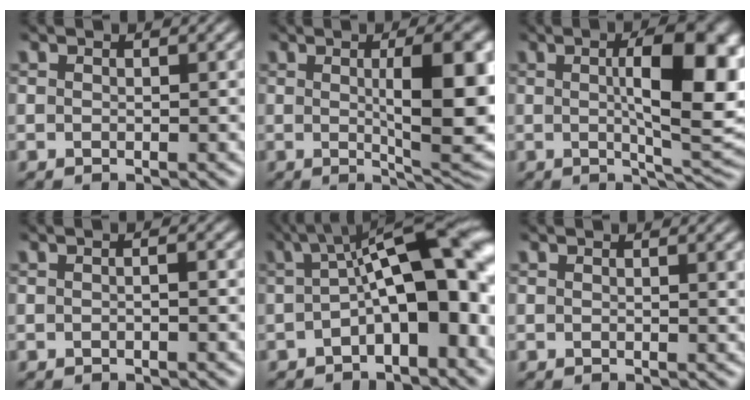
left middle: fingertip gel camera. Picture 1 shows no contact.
{"total": 9.4, "force": [0.6, 2.3, 9.1], "torque": [-0.115, -0.003, 0.014]}
{"total": 11.1, "force": [1.3, 3.2, 10.6], "torque": [-0.140, 0.004, 0.022]}
{"total": 0.9, "force": [-0.2, 0.1, 0.8], "torque": [-0.014, 0.000, -0.006]}
{"total": 12.2, "force": [-0.1, 4.3, 11.4], "torque": [-0.149, 0.029, -0.016]}
{"total": 1.0, "force": [0.2, 0.2, 0.9], "torque": [-0.011, -0.001, 0.003]}